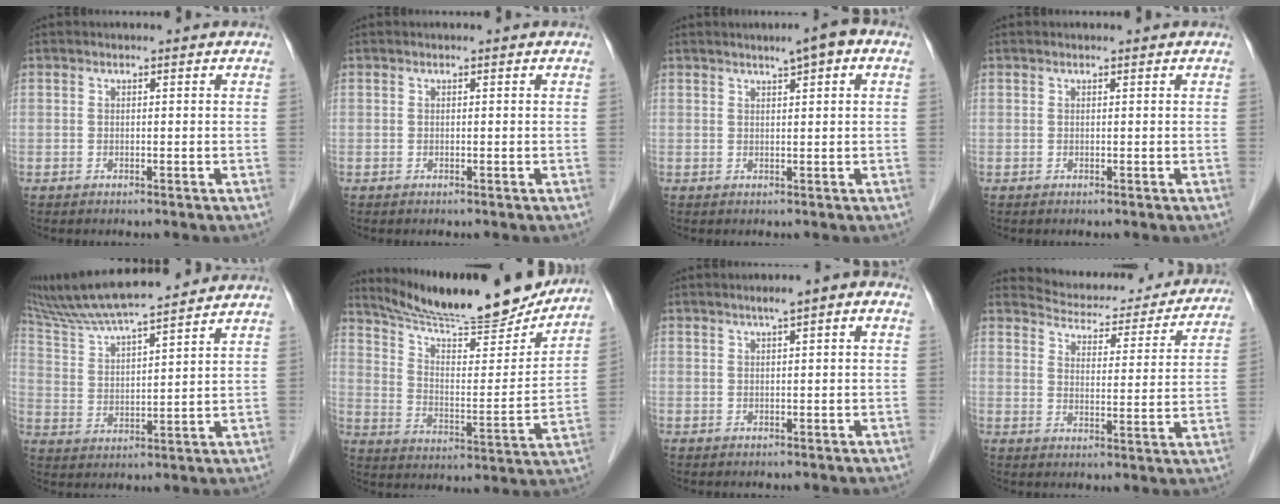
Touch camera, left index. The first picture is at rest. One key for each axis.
{"total": 0.0}
{"total": 3.6, "fx": 1.9, "fy": 0.5, "fz": 3.1, "tx": -0.045, "ty": 0.013, "tz": 0.025}
{"total": 0.0}
{"total": 15.7, "fx": 13.8, "fy": 0.9, "fz": 7.3, "tx": -0.137, "ty": 0.025, "tz": 0.238}
{"total": 21.0, "fx": 19.2, "fy": 2.1, "fz": 8.4, "tx": -0.138, "ty": -0.028, "tz": 0.284}
{"total": 3.2, "fx": 1.2, "fy": 0.6, "fz": 2.9, "tx": -0.040, "ty": 0.014, "tz": 0.013}
{"total": 17.9, "fx": 17.1, "fy": 4.2, "fz": 3.3, "tx": -0.032, "ty": -0.015, "tz": 0.208}